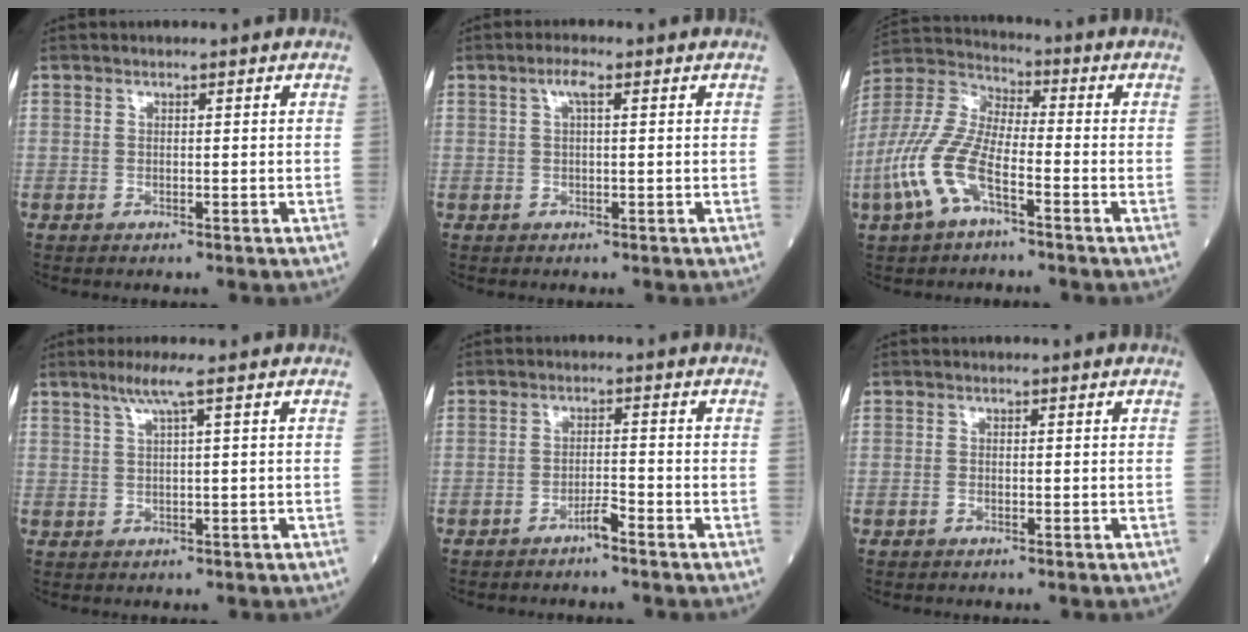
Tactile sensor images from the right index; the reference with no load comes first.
{"total": 2.2, "force": [0.8, 0.4, 1.9], "torque": [-0.042, 0.010, 0.015]}
{"total": 11.6, "force": [-5.0, 4.1, 9.6], "torque": [-0.234, 0.003, -0.105]}
{"total": 3.1, "force": [1.7, -0.7, 2.5], "torque": [-0.059, 0.003, 0.038]}
{"total": 2.3, "force": [-1.8, 0.0, 1.3], "torque": [-0.022, 0.001, -0.034]}
{"total": 0.0}